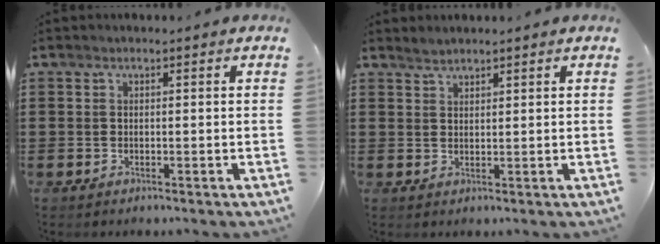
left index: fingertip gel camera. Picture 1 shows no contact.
{"total": 1.3, "force": [1.3, 0.2, 0.1], "torque": [-0.004, 0.001, 0.027]}